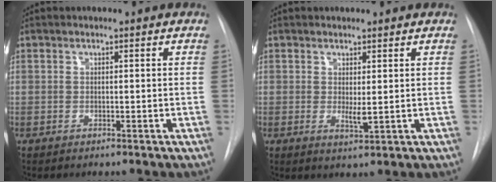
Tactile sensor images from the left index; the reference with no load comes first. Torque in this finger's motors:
{"motor_torque": [0.41, -0.04, 0.02, 0.03]}